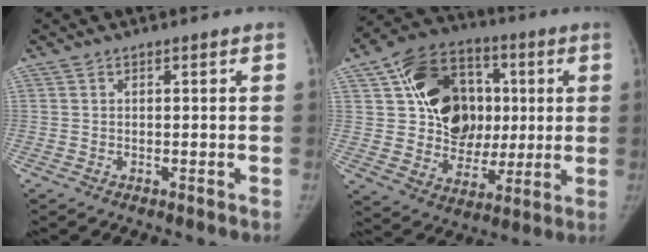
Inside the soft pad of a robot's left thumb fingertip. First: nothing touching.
{"total": 21.0, "force": [4.1, 16.4, 12.4], "torque": [-0.158, 0.009, 0.078]}